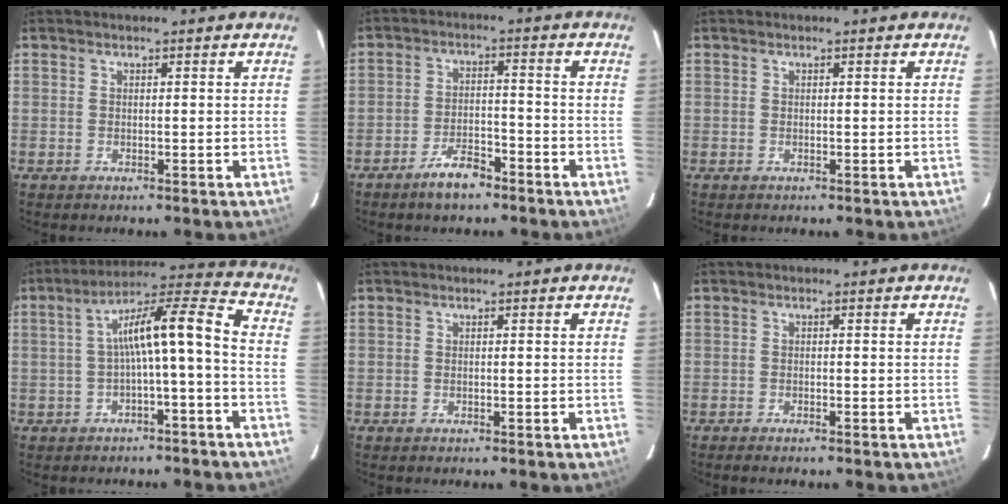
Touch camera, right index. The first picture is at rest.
{"total": 5.6, "force": [-4.2, 1.9, 3.2], "torque": [-0.062, 0.002, -0.073]}
{"total": 0.0}
{"total": 10.4, "force": [-0.9, 0.9, 10.4], "torque": [-0.165, 0.042, -0.014]}
{"total": 0.0}
{"total": 2.1, "force": [-1.7, 0.1, 1.2], "torque": [-0.015, -0.002, -0.020]}